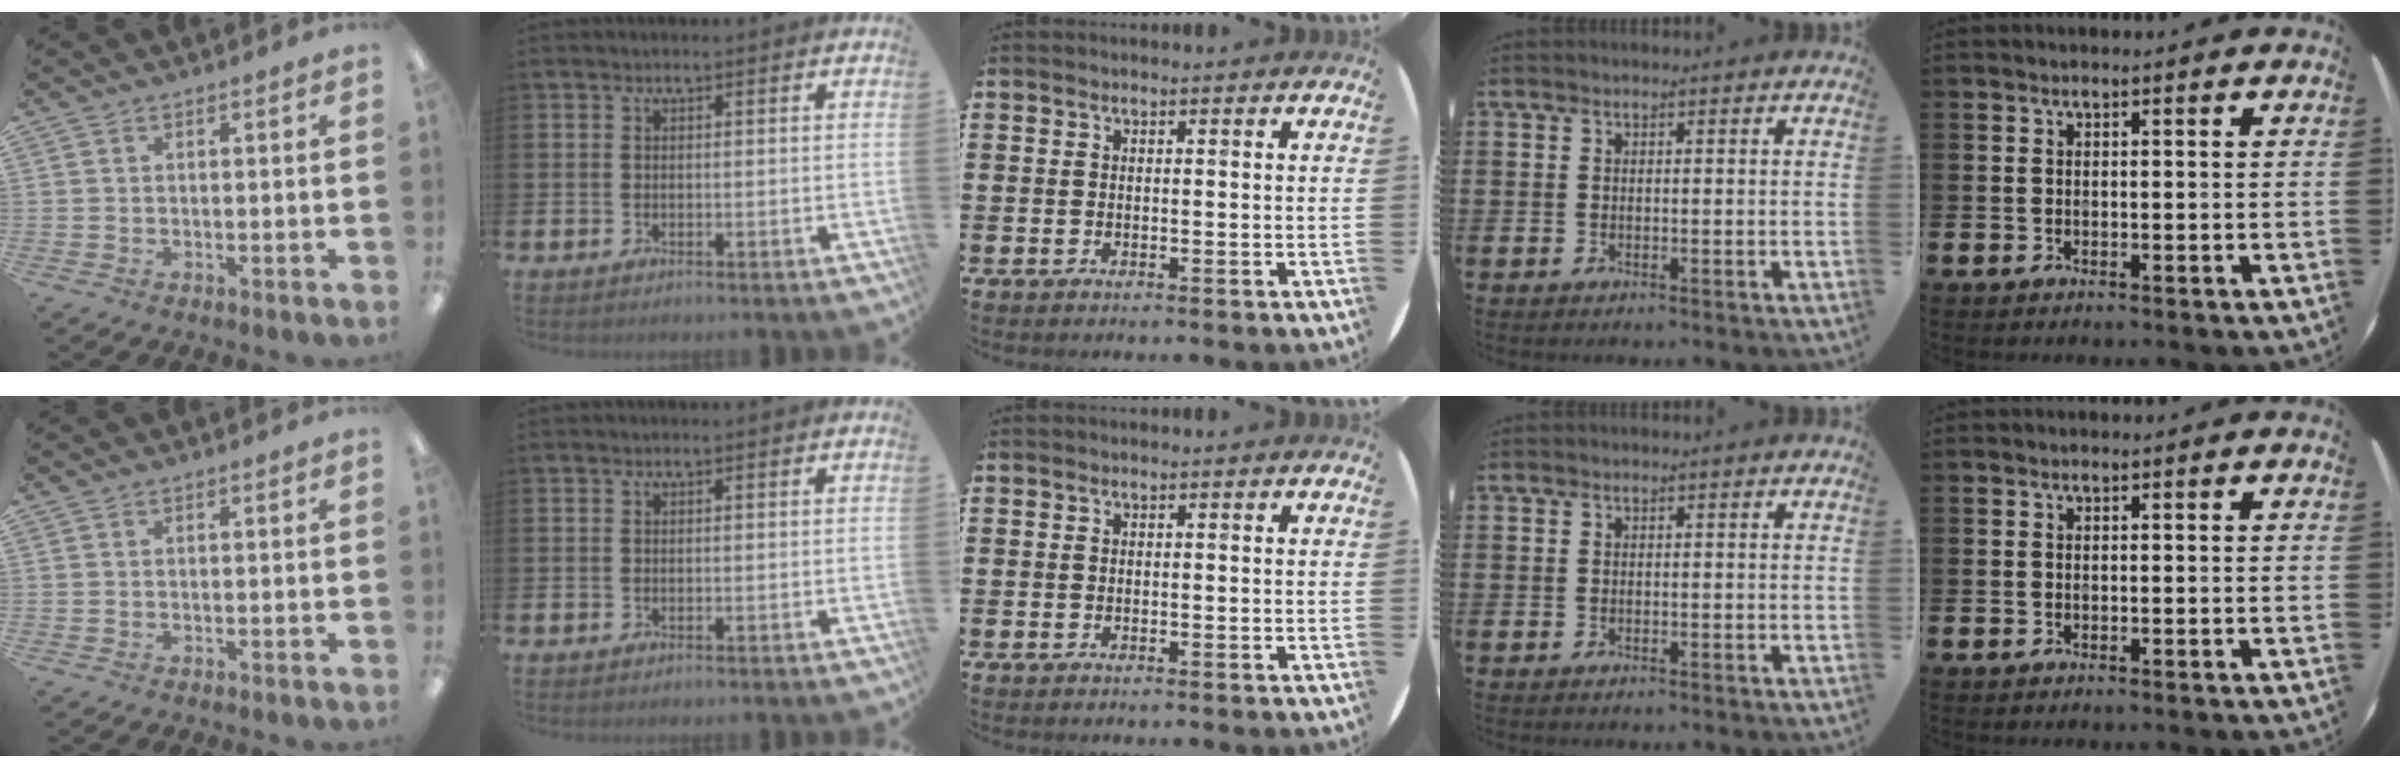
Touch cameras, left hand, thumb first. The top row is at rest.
{}